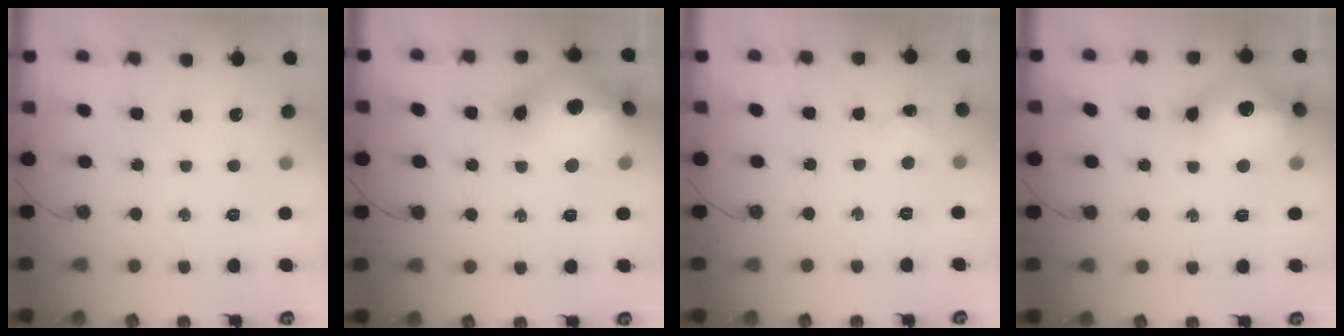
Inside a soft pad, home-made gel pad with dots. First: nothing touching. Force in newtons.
{"total": 24.8, "press": 23.6, "slide": 7.5}
{"total": 2.0, "press": 1.9, "slide": 0.4}
{"total": 16.0, "press": 15.9, "slide": 1.9}